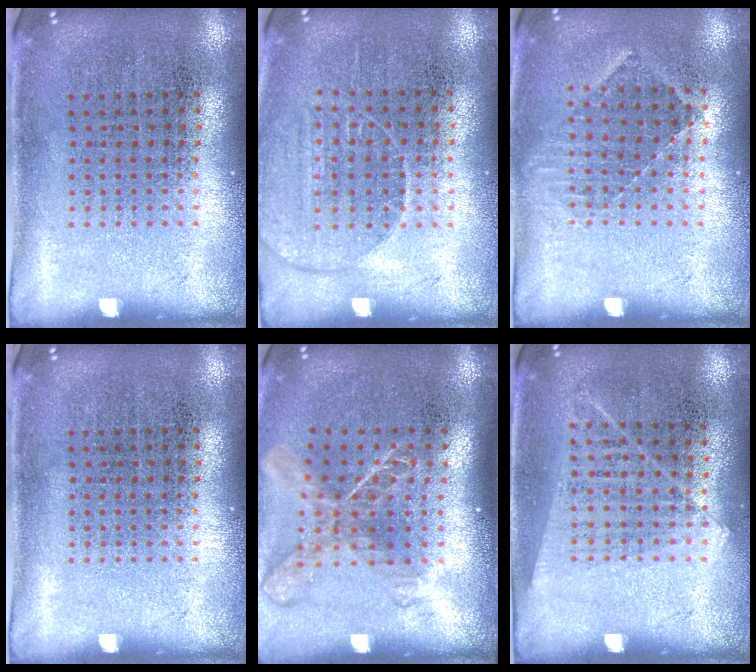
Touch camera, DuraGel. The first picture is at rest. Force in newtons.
{"total": 1.4, "press": 1.3, "slide": 0.6}
{"total": 0.8, "press": 0.8, "slide": 0.2}
{"total": 0.0}
{"total": 1.8, "press": 1.4, "slide": 1.2}
{"total": 1.1, "press": 1.0, "slide": 0.6}